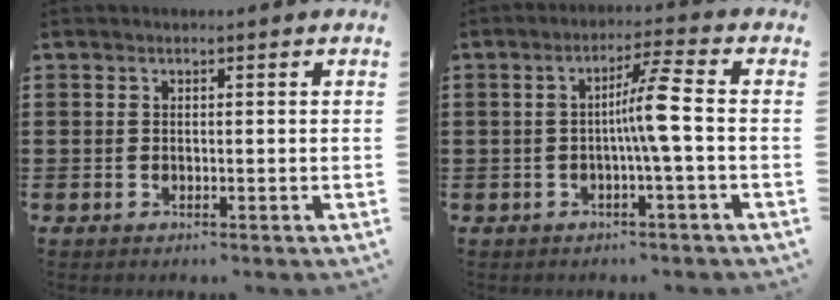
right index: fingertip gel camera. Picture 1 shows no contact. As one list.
[{"total": 5.6, "force": [-0.7, -0.5, 5.5], "torque": [-0.102, -0.002, -0.021]}]